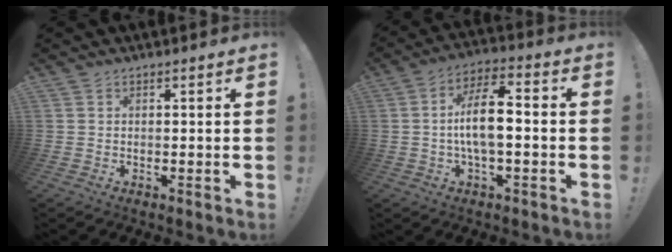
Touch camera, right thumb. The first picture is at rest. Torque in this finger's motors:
{"motor_torque": [0.06, 0.43, -0.05, 0.12, 0.07]}